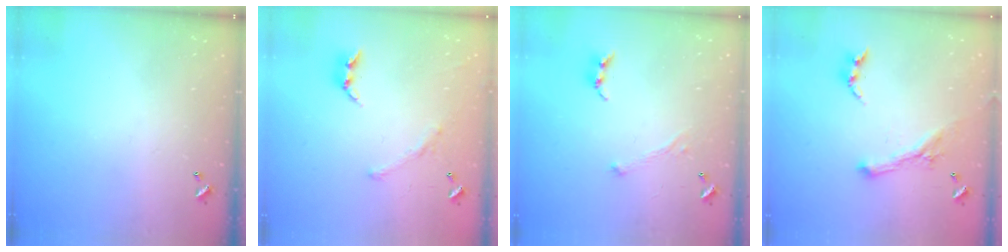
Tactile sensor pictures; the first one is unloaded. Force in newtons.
{"total": 1.5, "press": 1.0, "slide": 1.2}
{"total": 0.8, "press": 0.7, "slide": 0.4}
{"total": 1.8, "press": 1.7, "slide": 0.4}